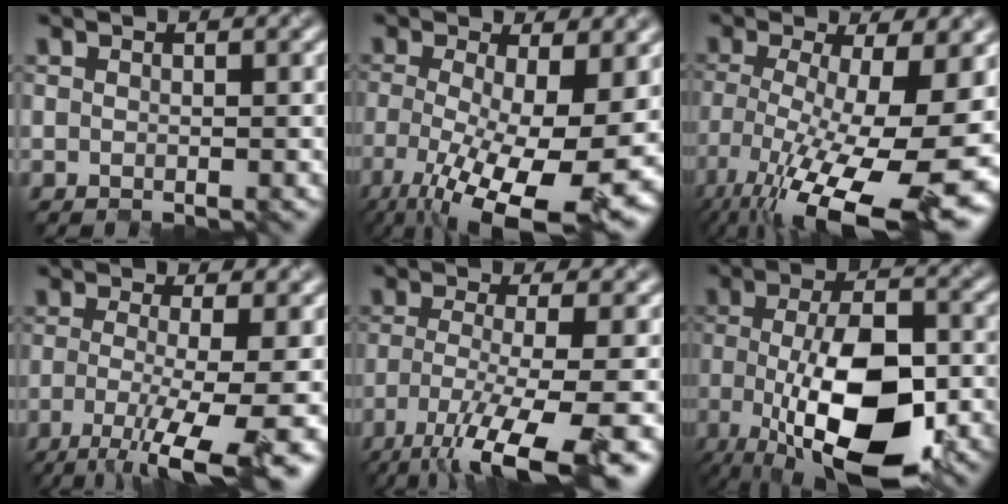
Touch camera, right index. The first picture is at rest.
{"total": 14.9, "force": [-4.8, 4.7, 13.3], "torque": [-0.209, -0.035, -0.061]}
{"total": 17.0, "force": [-7.2, 5.2, 14.5], "torque": [-0.249, -0.027, -0.100]}
{"total": 9.5, "force": [-3.4, 2.4, 8.6], "torque": [-0.125, -0.017, -0.054]}
{"total": 11.2, "force": [-6.4, 2.5, 8.8], "torque": [-0.154, -0.022, -0.108]}
{"total": 13.1, "force": [-3.8, 5.3, 11.3], "torque": [-0.187, -0.016, -0.063]}